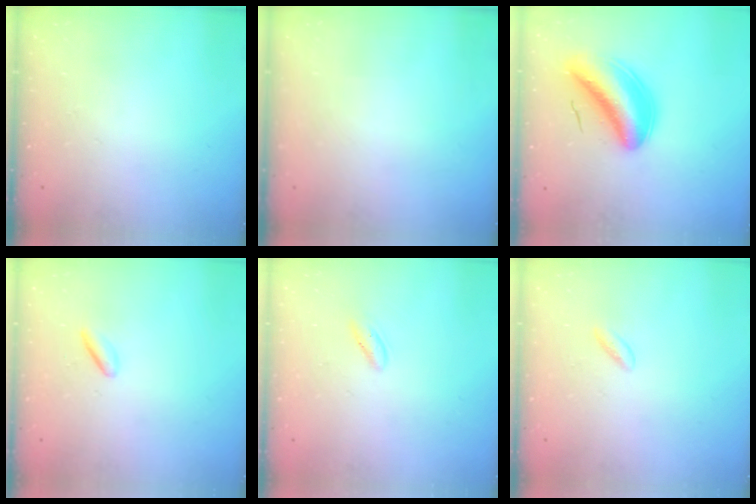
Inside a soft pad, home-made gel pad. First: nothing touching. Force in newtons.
{"total": 0.0}
{"total": 7.8, "press": 7.2, "slide": 2.8}
{"total": 1.6, "press": 1.5, "slide": 0.7}
{"total": 2.1, "press": 2.0, "slide": 0.7}
{"total": 1.5, "press": 1.2, "slide": 0.9}